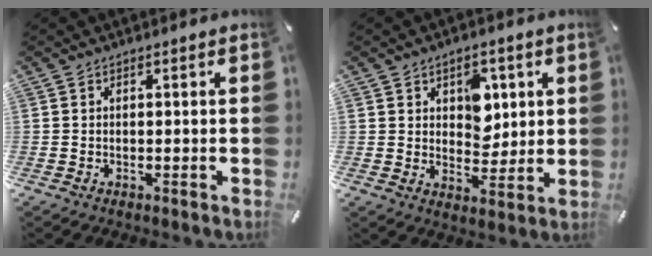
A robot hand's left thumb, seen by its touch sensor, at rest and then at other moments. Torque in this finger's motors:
{"motor_torque": [1.10, 1.53, 0.50, -0.57, 0.08]}